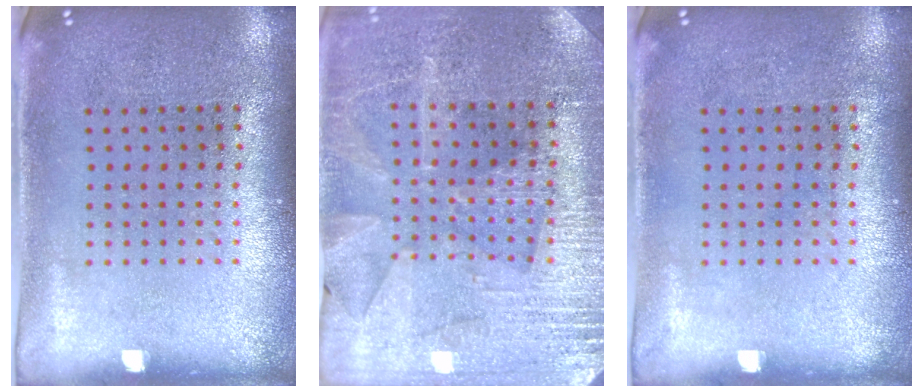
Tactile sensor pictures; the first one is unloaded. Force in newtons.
{"total": 3.0, "press": 3.0, "slide": 0.6}
{"total": 0.0}